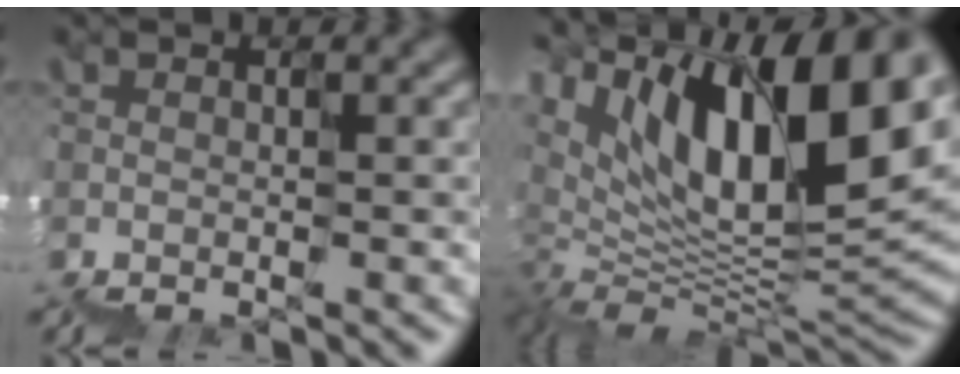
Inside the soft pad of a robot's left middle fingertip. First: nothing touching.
{"total": 14.8, "force": [8.2, 6.3, 10.6], "torque": [-0.169, 0.030, 0.155]}